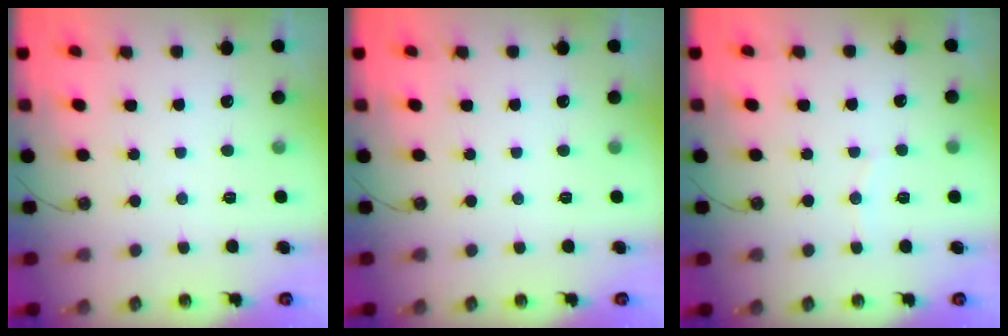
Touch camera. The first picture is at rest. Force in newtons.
{"total": 0.0}
{"total": 3.7, "press": 3.6, "slide": 0.6}